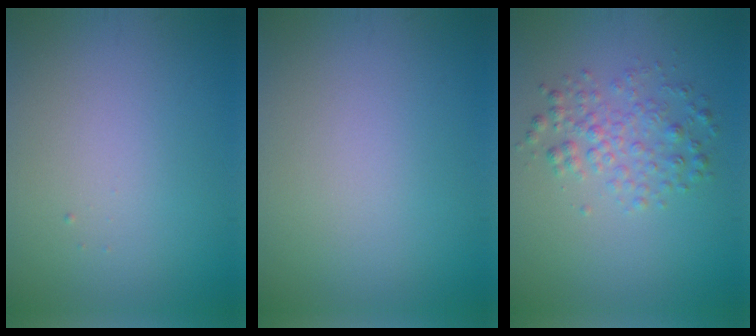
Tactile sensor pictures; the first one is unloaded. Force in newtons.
{"total": 0.0}
{"total": 2.8, "press": 2.8, "slide": 0.0}